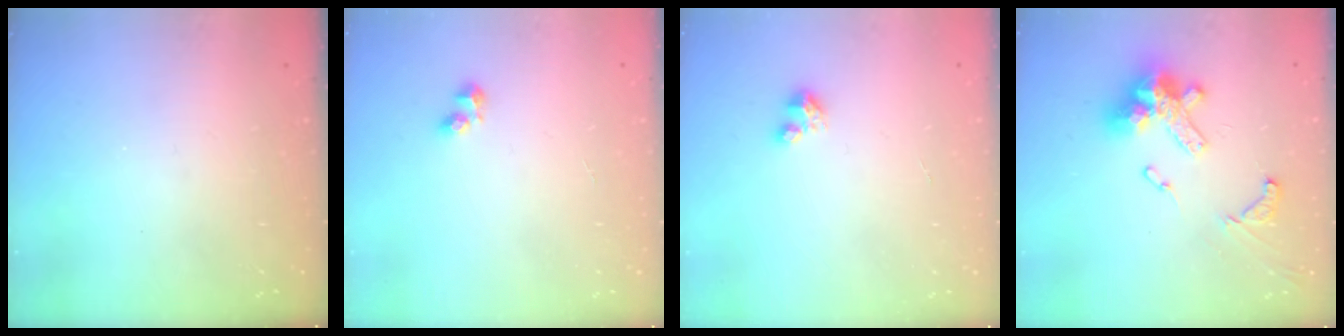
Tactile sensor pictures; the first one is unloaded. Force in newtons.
{"total": 3.3, "press": 3.2, "slide": 0.7}
{"total": 2.8, "press": 2.8, "slide": 0.3}
{"total": 15.9, "press": 15.8, "slide": 2.0}